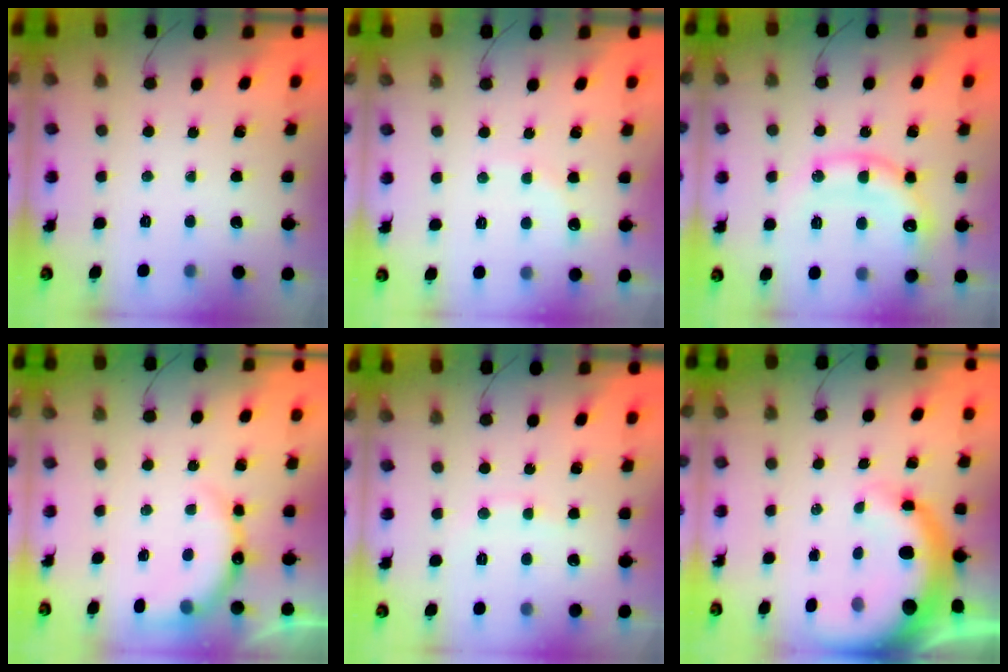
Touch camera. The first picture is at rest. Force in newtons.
{"total": 5.9, "press": 5.8, "slide": 0.8}
{"total": 16.5, "press": 16.4, "slide": 2.1}
{"total": 9.6, "press": 9.6, "slide": 0.3}
{"total": 5.5, "press": 5.4, "slide": 1.3}
{"total": 11.4, "press": 11.2, "slide": 2.0}